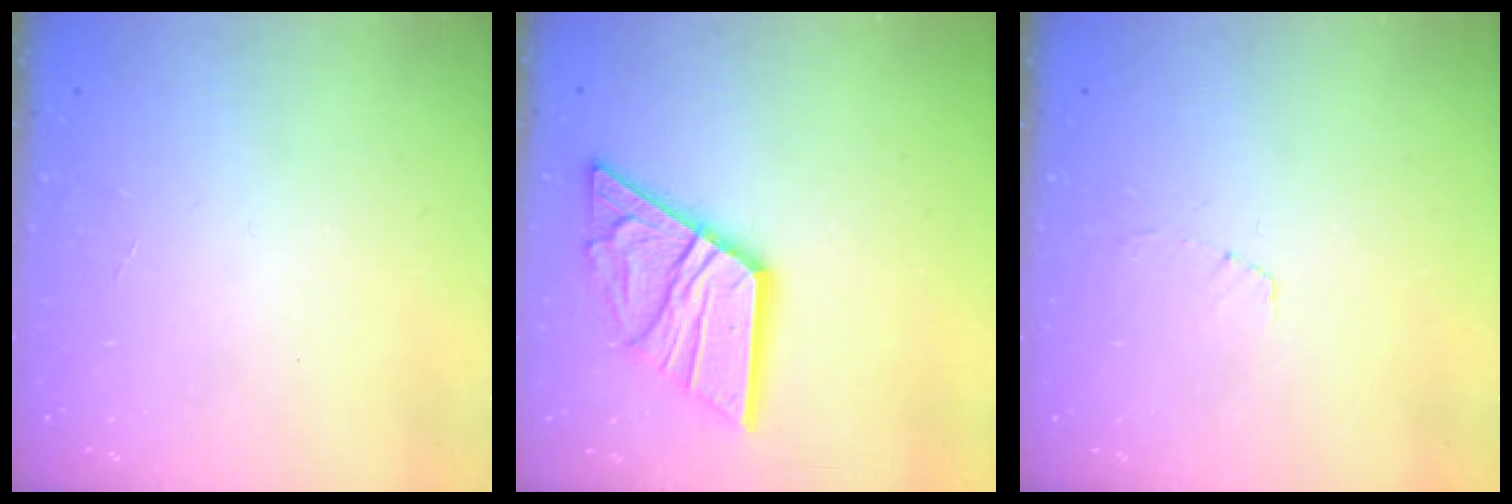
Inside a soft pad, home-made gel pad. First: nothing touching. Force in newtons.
{"total": 18.4, "press": 18.3, "slide": 1.9}
{"total": 3.8, "press": 3.8, "slide": 0.3}